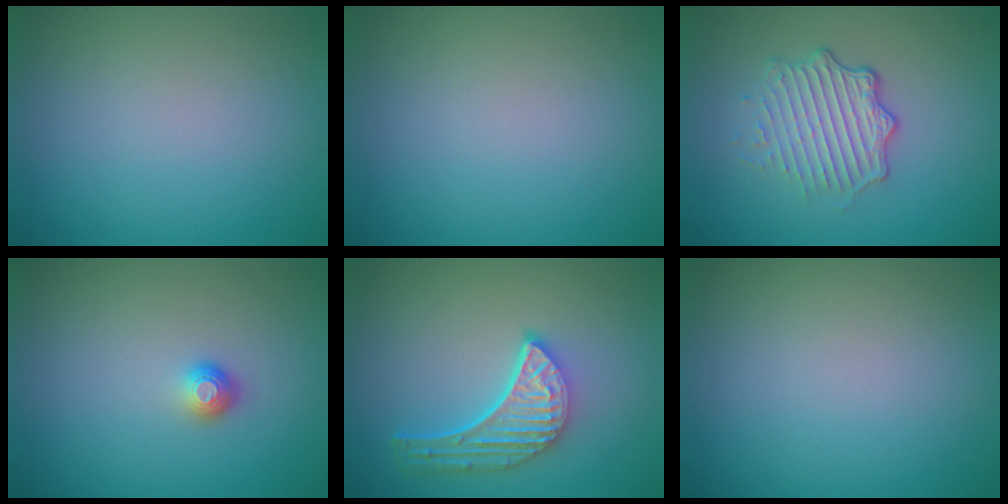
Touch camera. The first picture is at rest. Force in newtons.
{"total": 0.0}
{"total": 4.8, "press": 3.3, "slide": 3.4}
{"total": 1.2, "press": 1.0, "slide": 0.6}
{"total": 5.0, "press": 3.8, "slide": 3.2}
{"total": 0.0}